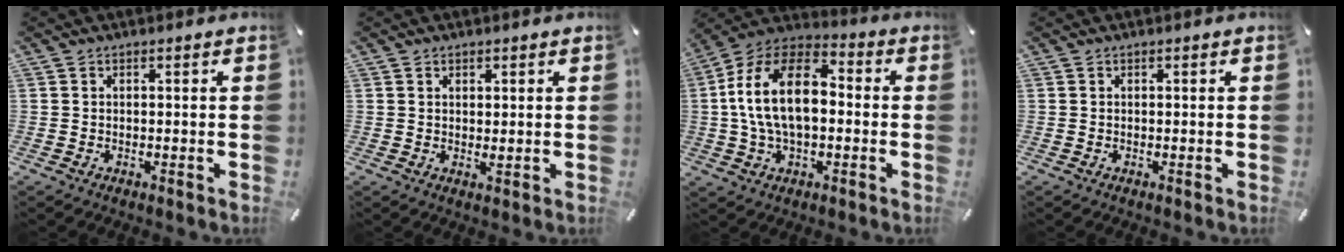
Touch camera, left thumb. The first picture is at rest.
{"total": 0.9, "force": [0.5, 0.6, 0.5], "torque": [-0.002, -0.002, 0.008]}
{"total": 16.4, "force": [-0.2, 10.2, 12.9], "torque": [-0.271, 0.018, -0.005]}
{"total": 0.0}